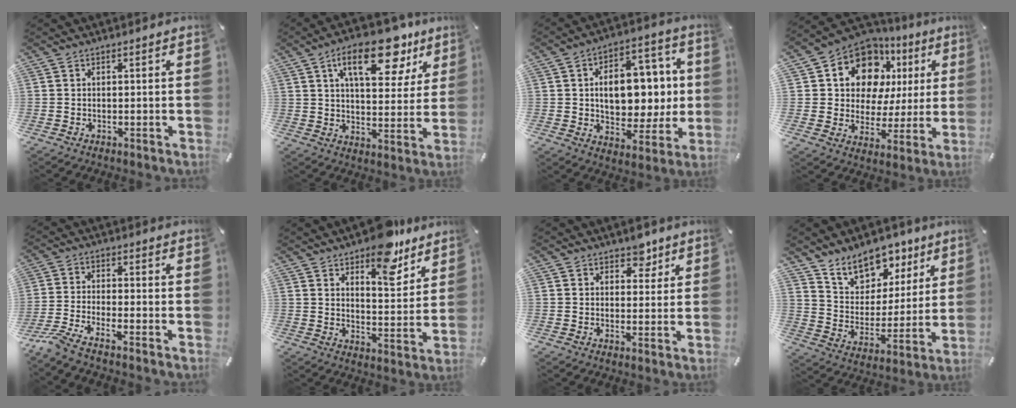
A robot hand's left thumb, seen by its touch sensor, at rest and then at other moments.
{"total": 18.6, "force": [10.2, 9.0, 12.6], "torque": [-0.181, -0.043, 0.165]}
{"total": 15.3, "force": [1.3, 10.4, 11.1], "torque": [-0.149, 0.003, 0.029]}
{"total": 13.8, "force": [7.0, 10.3, 6.0], "torque": [-0.109, -0.040, 0.132]}
{"total": 5.4, "force": [-4.4, 0.3, 3.1], "torque": [-0.075, -0.010, -0.087]}
{"total": 12.7, "force": [9.3, 5.8, 6.4], "torque": [-0.074, -0.063, 0.162]}
{"total": 5.0, "force": [3.2, 3.4, 1.7], "torque": [0.004, -0.016, 0.049]}
{"total": 12.0, "force": [9.6, 7.0, 1.9], "torque": [-0.036, -0.086, 0.178]}